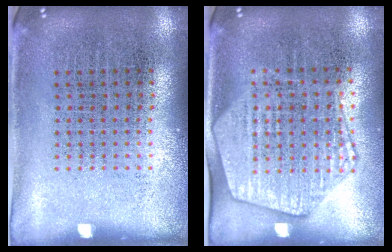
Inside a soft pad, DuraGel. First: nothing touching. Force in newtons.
{"total": 2.1, "press": 1.9, "slide": 0.8}